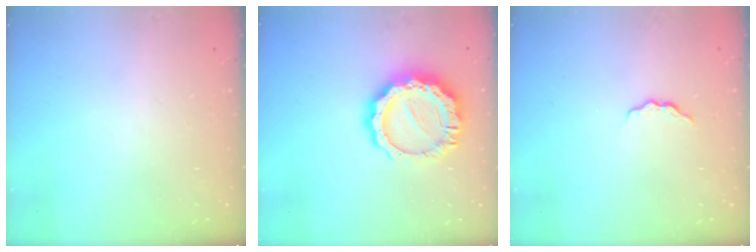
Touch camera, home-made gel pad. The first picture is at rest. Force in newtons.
{"total": 15.1, "press": 15.0, "slide": 1.0}
{"total": 3.2, "press": 3.2, "slide": 0.5}